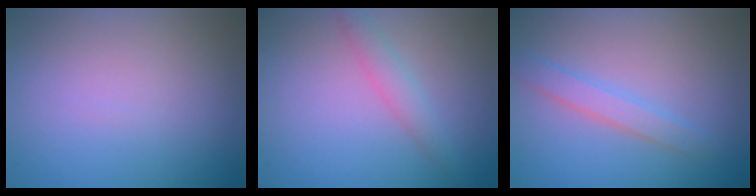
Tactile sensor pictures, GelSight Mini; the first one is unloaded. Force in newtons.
{"total": 1.9, "press": 1.9, "slide": 0.0}
{"total": 2.0, "press": 2.0, "slide": 0.2}